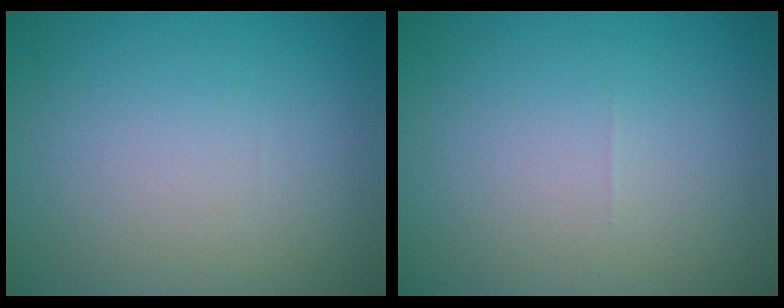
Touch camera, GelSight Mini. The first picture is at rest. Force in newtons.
{"total": 0.0}